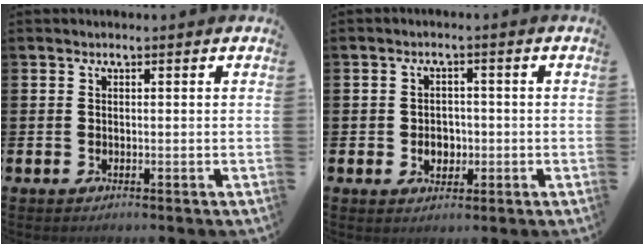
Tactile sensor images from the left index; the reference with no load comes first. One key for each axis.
{"total": 2.9, "fx": -0.6, "fy": 2.4, "fz": 1.5, "tx": -0.013, "ty": -0.002, "tz": -0.019}